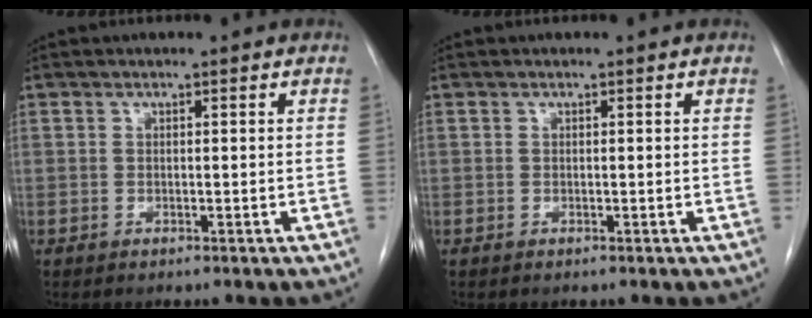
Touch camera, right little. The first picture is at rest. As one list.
[{"total": 0.0}]